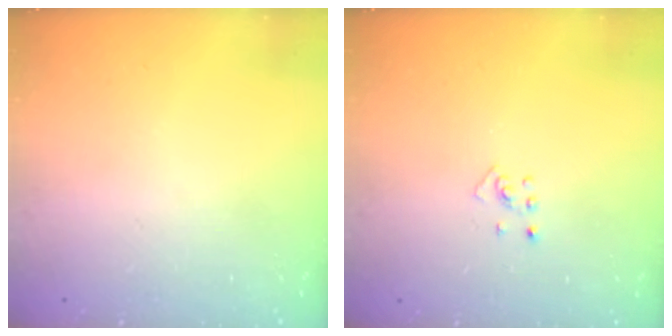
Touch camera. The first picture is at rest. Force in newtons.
{"total": 2.7, "press": 2.6, "slide": 0.6}